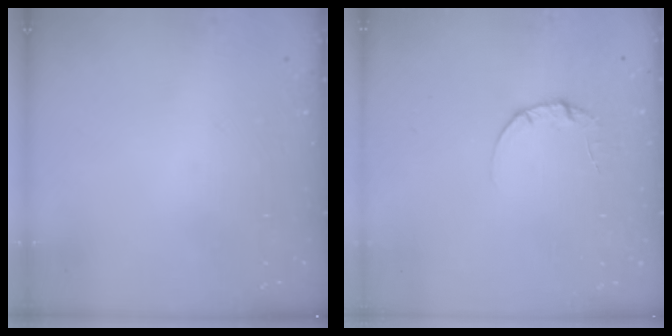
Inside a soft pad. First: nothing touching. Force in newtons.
{"total": 4.0, "press": 4.0, "slide": 0.4}